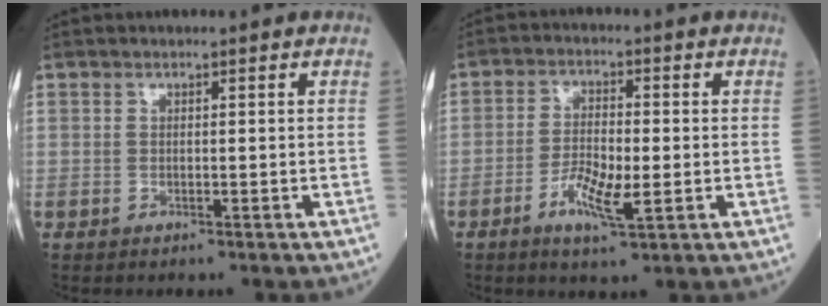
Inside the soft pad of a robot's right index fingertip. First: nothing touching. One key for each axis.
{"total": 6.5, "fx": -2.0, "fy": 1.5, "fz": 6.0, "tx": -0.114, "ty": -0.005, "tz": -0.036}